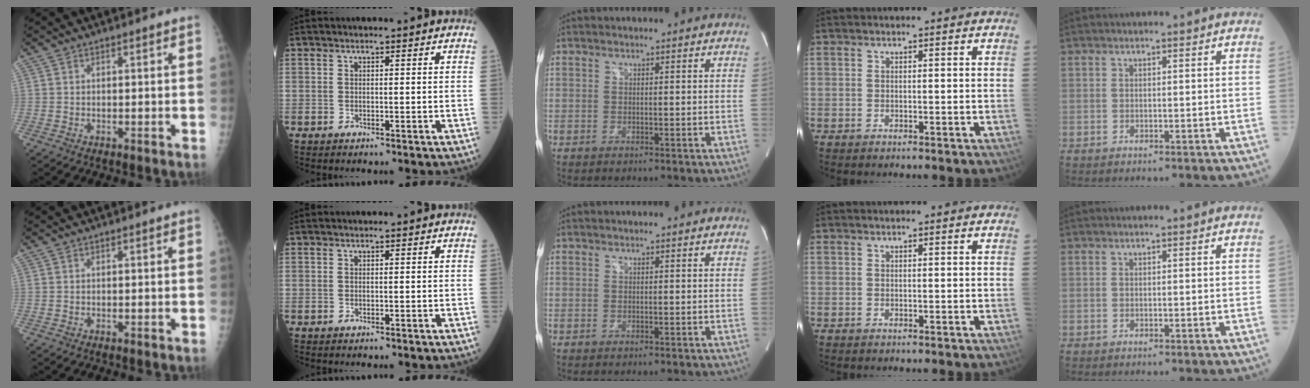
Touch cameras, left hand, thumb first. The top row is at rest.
{}